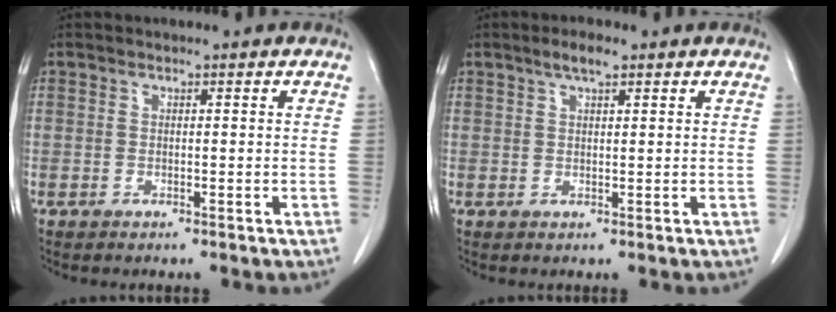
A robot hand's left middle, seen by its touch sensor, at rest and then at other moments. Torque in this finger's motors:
{"motor_torque": [0.36, -0.27, -0.02, 0.00]}